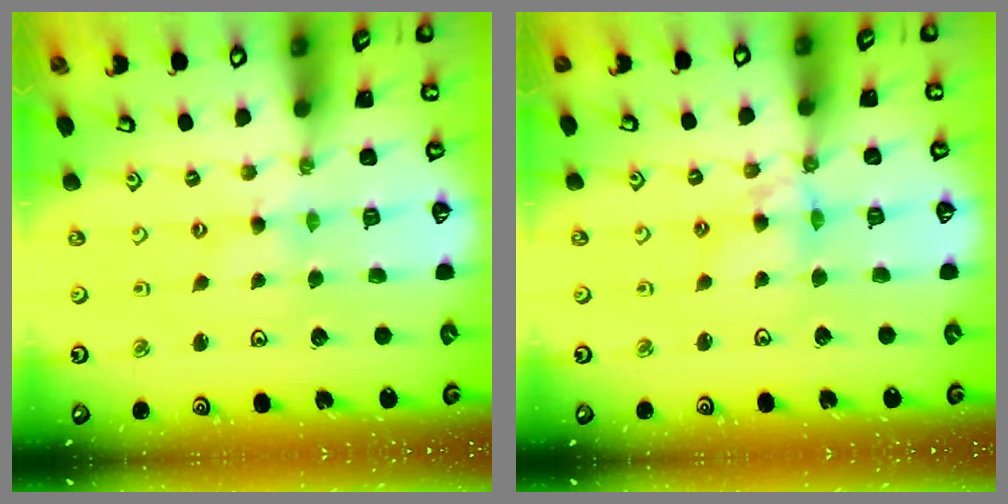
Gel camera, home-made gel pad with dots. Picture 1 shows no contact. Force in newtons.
{"total": 6.5, "press": 6.5, "slide": 0.7}